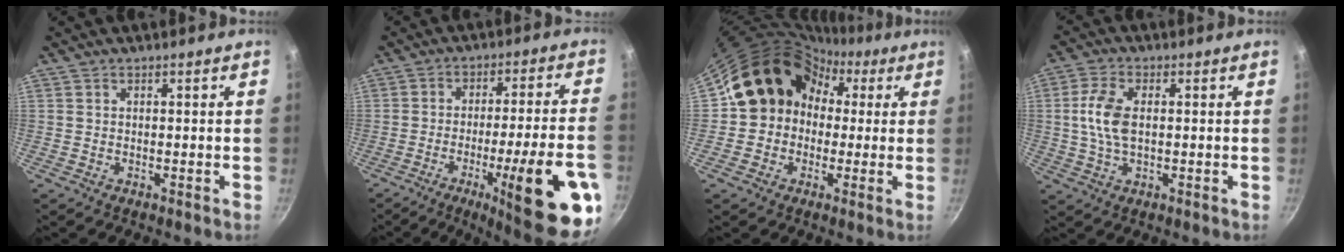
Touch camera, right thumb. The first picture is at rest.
{"total": 22.3, "force": [-8.8, 4.0, 20.1], "torque": [-0.255, 0.027, -0.121]}
{"total": 14.7, "force": [1.8, 13.0, 6.7], "torque": [-0.066, 0.049, 0.010]}
{"total": 7.8, "force": [0.7, 4.3, 6.4], "torque": [-0.131, 0.009, 0.011]}